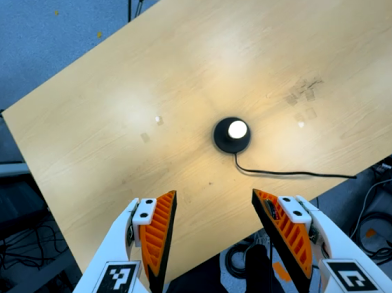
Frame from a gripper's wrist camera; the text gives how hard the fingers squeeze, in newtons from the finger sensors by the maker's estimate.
{"total": 0.0}